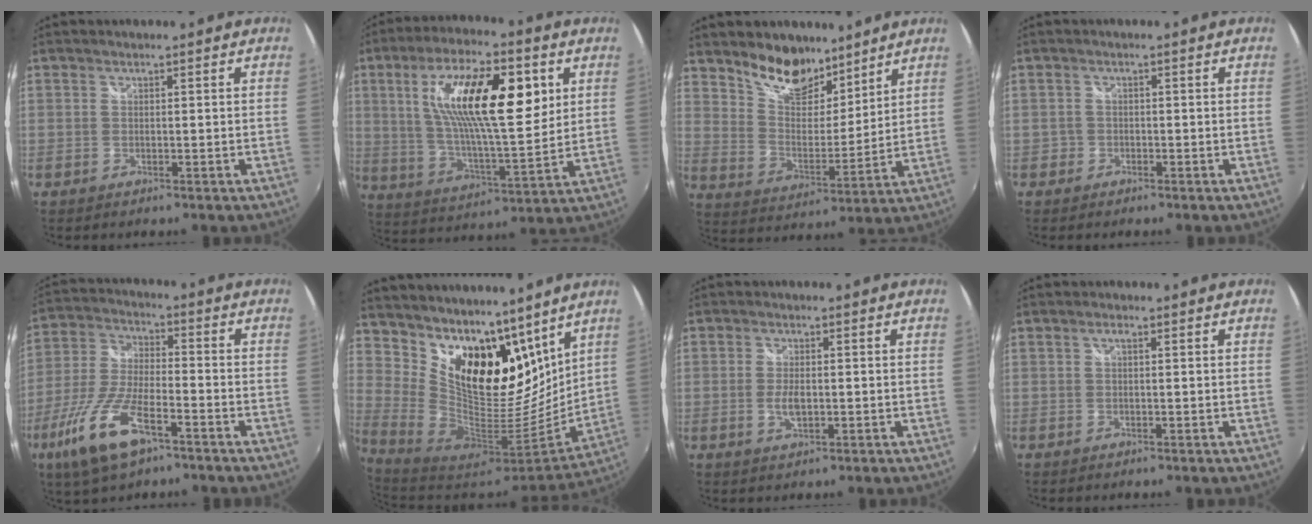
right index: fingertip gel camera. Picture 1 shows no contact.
{"total": 20.5, "force": [6.4, 6.5, 18.3], "torque": [-0.324, 0.010, 0.110]}
{"total": 12.3, "force": [9.5, 5.8, 5.2], "torque": [-0.094, 0.003, 0.171]}
{"total": 1.6, "force": [-0.9, 1.3, -0.2], "torque": [-0.003, 0.005, -0.016]}
{"total": 14.4, "force": [-8.0, 4.3, 11.2], "torque": [-0.249, -0.023, -0.158]}
{"total": 19.3, "force": [13.2, 10.2, 9.7], "torque": [-0.180, -0.007, 0.244]}
{"total": 3.6, "force": [-0.7, 1.7, 3.1], "torque": [-0.062, -0.004, -0.012]}
{"total": 0.9, "force": [0.2, 0.3, 0.8], "torque": [-0.014, 0.004, 0.000]}